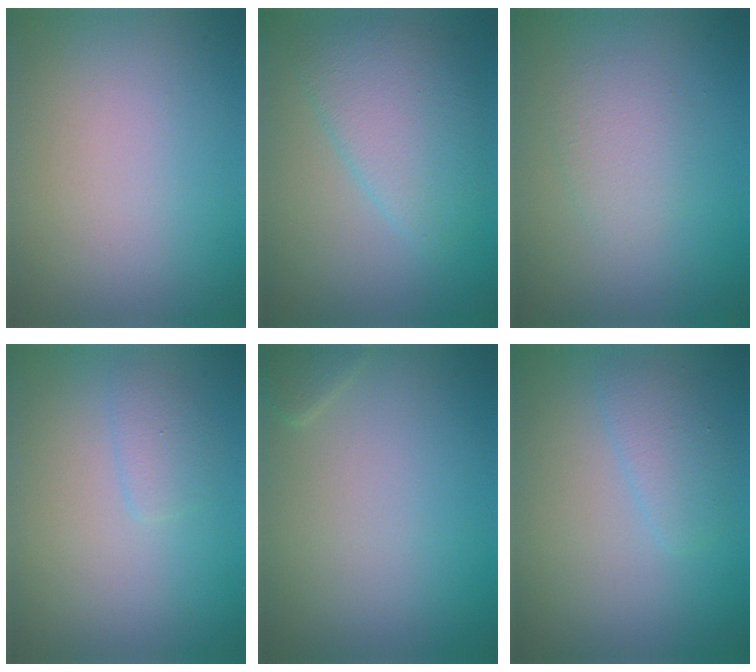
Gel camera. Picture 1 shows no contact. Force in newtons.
{"total": 4.9, "press": 4.9, "slide": 0.1}
{"total": 2.0, "press": 2.0, "slide": 0.1}
{"total": 1.3, "press": 1.3, "slide": 0.1}
{"total": 1.0, "press": 1.0, "slide": 0.1}
{"total": 2.0, "press": 2.0, "slide": 0.1}